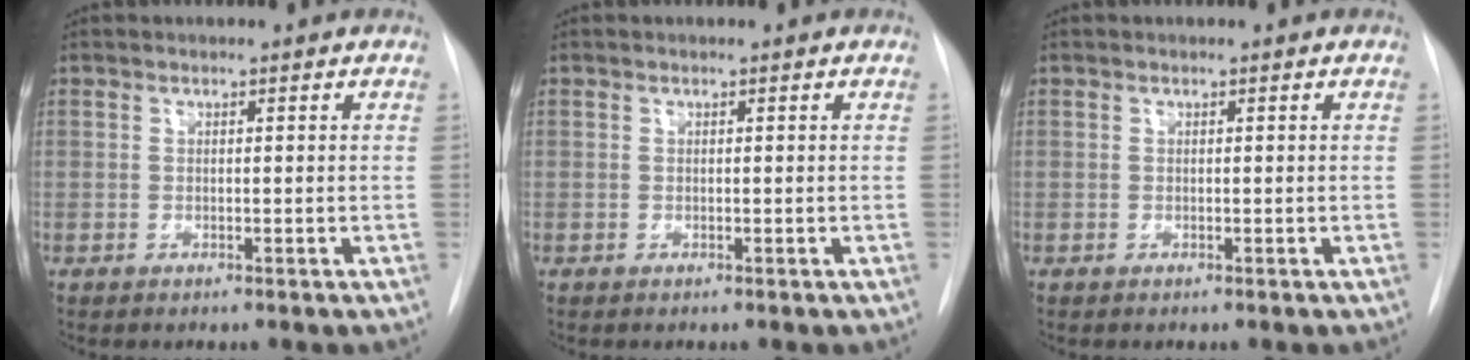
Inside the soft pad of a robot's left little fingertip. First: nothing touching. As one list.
[{"total": 0.0}, {"total": 0.0}]